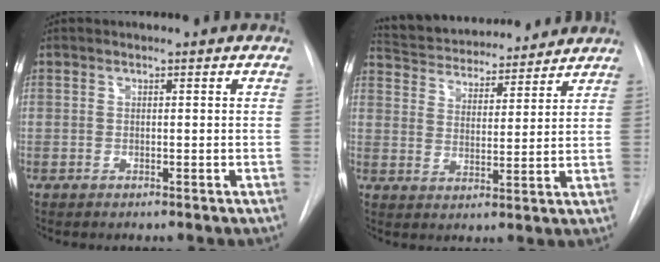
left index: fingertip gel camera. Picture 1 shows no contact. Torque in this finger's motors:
{"motor_torque": [-0.34, -0.76, 0.08, 0.02]}